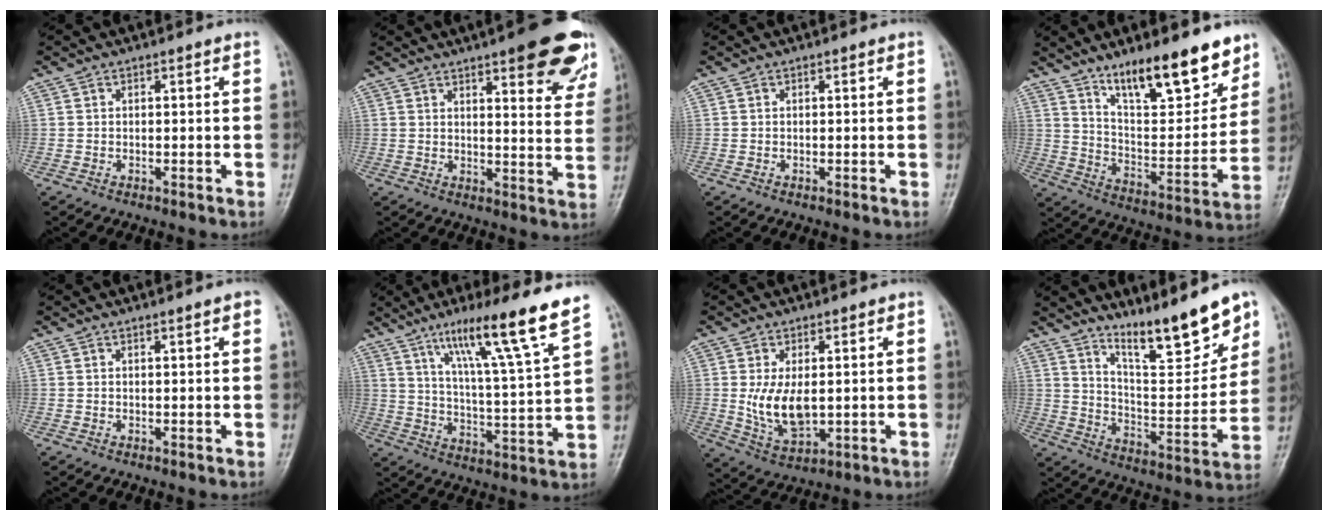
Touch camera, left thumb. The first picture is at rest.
{"total": 16.5, "force": [9.9, 4.6, 12.4], "torque": [-0.120, -0.043, 0.116]}
{"total": 0.0}
{"total": 18.0, "force": [12.7, 5.5, 11.5], "torque": [-0.134, -0.080, 0.214]}
{"total": 1.3, "force": [0.8, 0.2, 1.0], "torque": [-0.014, -0.002, 0.009]}
{"total": 16.5, "force": [10.8, -0.2, 12.5], "torque": [-0.191, -0.055, 0.172]}
{"total": 8.4, "force": [0.5, 4.8, 6.9], "torque": [-0.119, -0.018, 0.023]}
{"total": 16.0, "force": [11.9, 3.6, 10.1], "torque": [-0.121, -0.083, 0.201]}